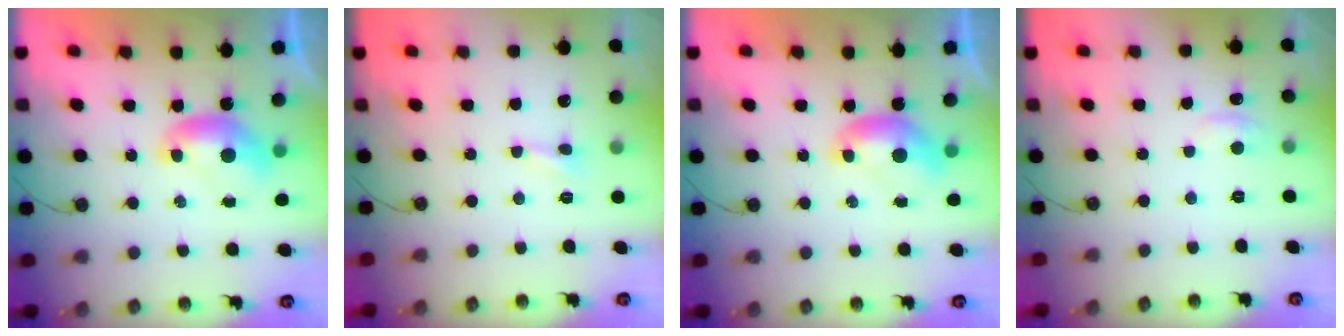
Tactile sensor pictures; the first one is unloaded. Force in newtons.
{"total": 1.3, "press": 1.2, "slide": 0.5}
{"total": 0.0}
{"total": 1.0, "press": 0.7, "slide": 0.8}